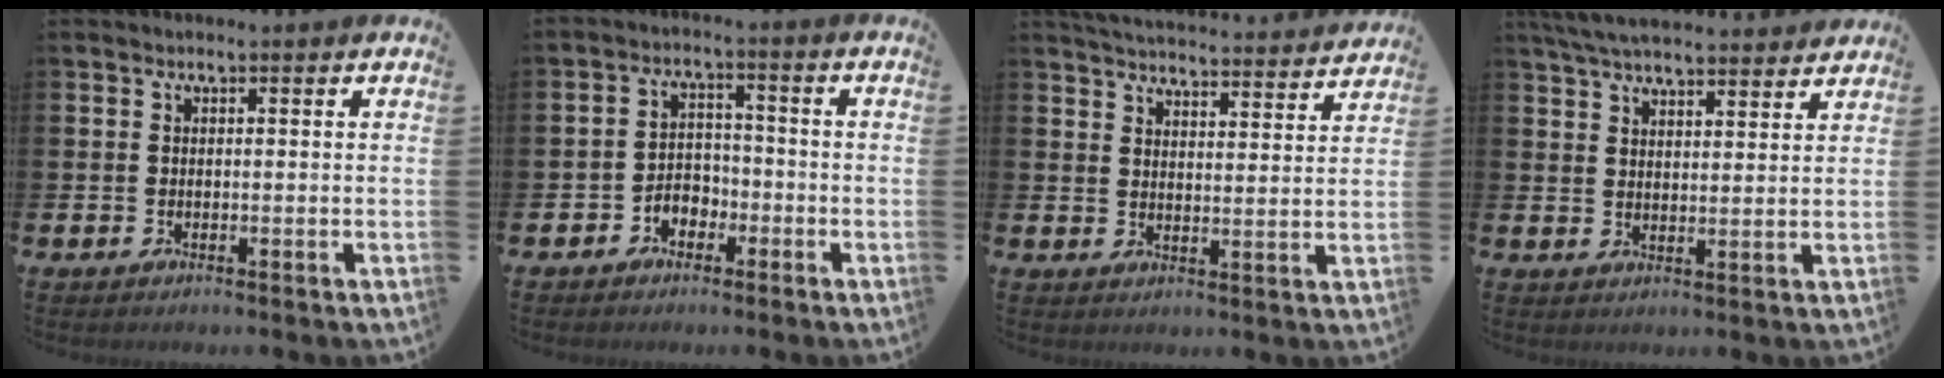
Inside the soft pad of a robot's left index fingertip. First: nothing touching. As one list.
[{"total": 2.9, "force": [-2.1, 2.0, 0.7], "torque": [-0.021, 0.006, -0.048]}, {"total": 4.9, "force": [4.9, 0.1, 0.3], "torque": [-0.019, -0.042, 0.085]}, {"total": 5.7, "force": [5.5, 0.7, 1.4], "torque": [-0.039, -0.024, 0.099]}]